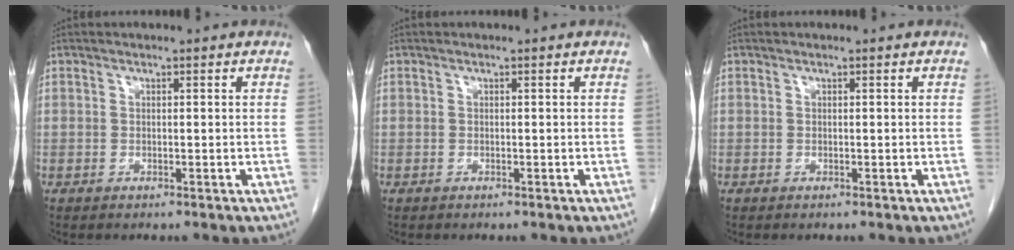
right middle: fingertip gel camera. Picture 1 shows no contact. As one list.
[{"total": 0.0}, {"total": 0.0}]